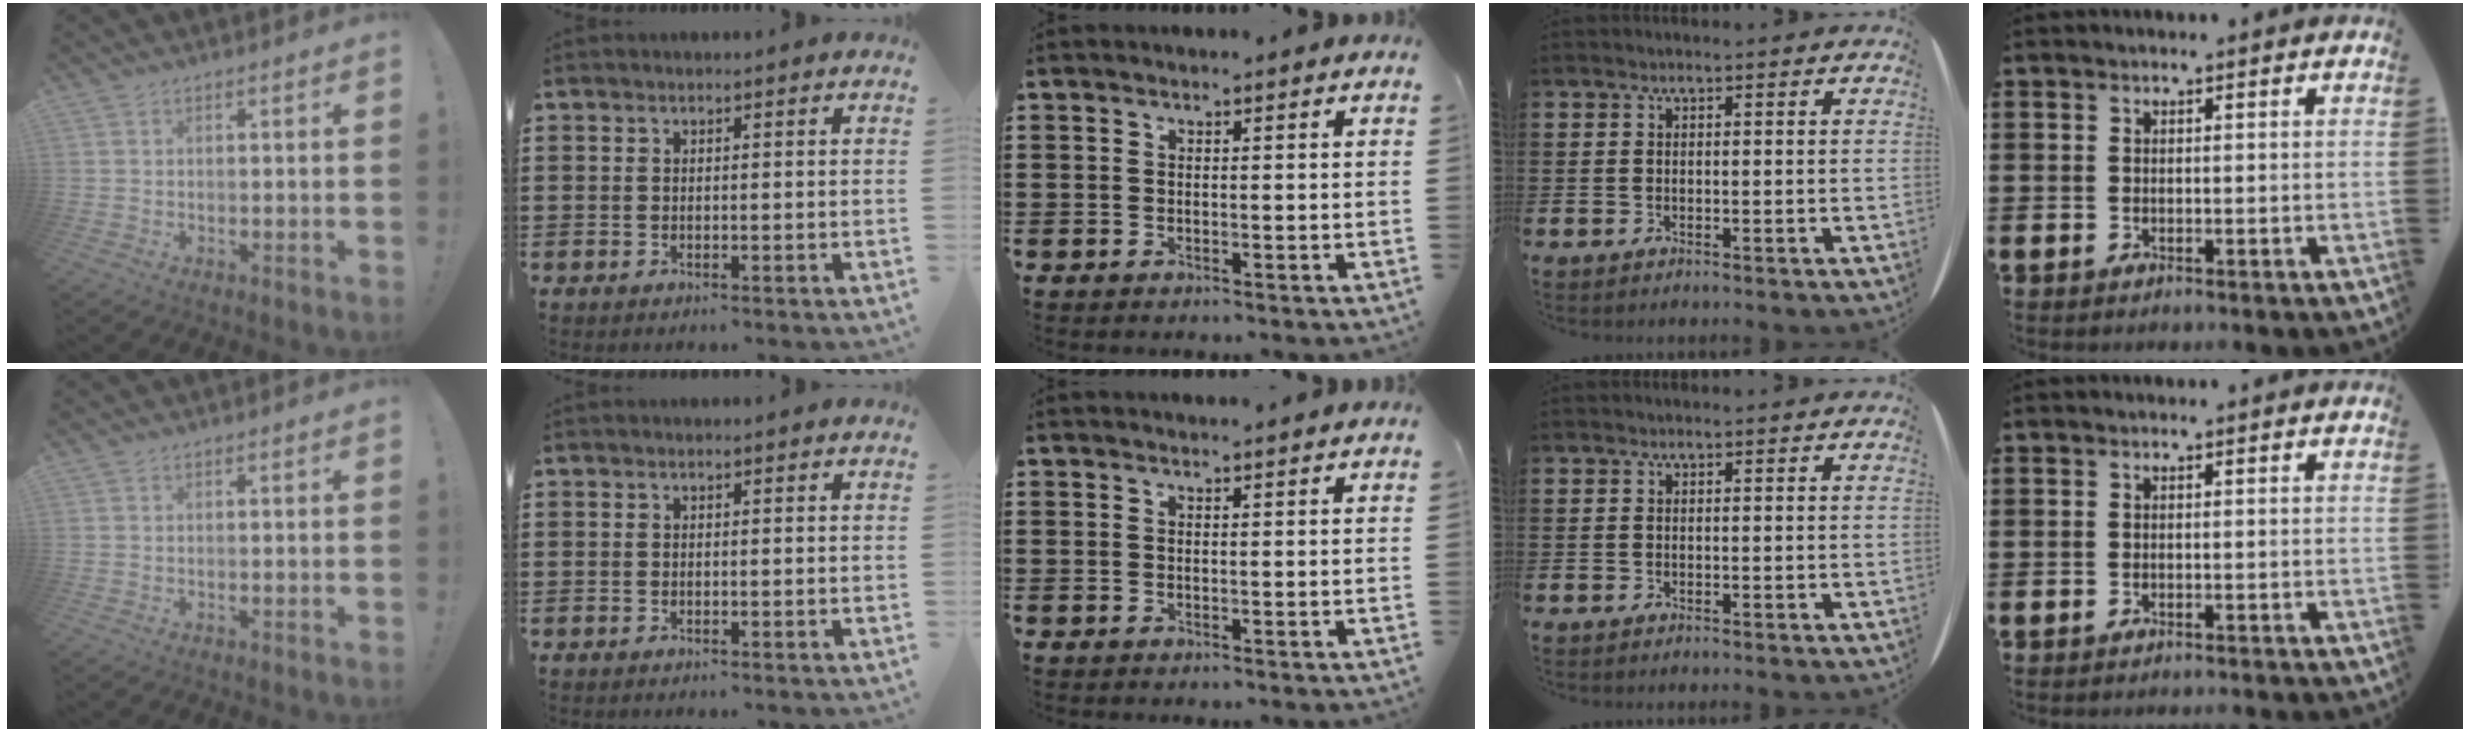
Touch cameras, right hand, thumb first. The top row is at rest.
{"middle": {"total": 0.7, "force": [0.7, 0.0, 0.0], "torque": [0.006, -0.006, 0.012]}}